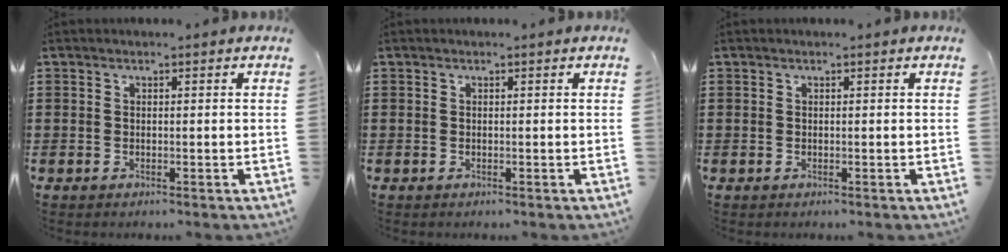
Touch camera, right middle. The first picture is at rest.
{"total": 0.0}
{"total": 0.0}